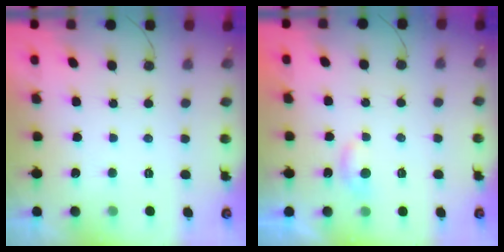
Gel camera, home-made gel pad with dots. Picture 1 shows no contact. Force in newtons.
{"total": 3.5, "press": 3.4, "slide": 0.3}